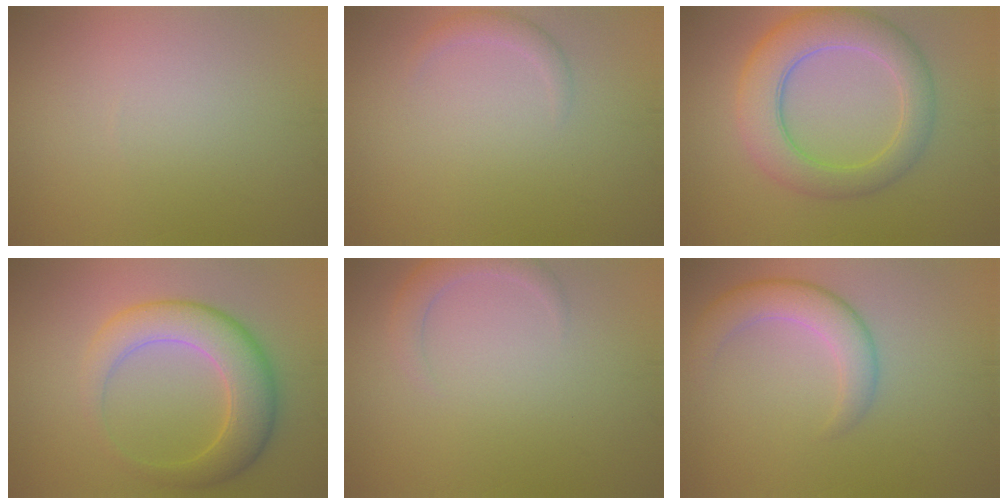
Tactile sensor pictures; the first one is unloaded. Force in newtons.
{"total": 1.2, "press": 1.2, "slide": 0.0}
{"total": 6.8, "press": 6.8, "slide": 0.3}
{"total": 6.1, "press": 6.1, "slide": 0.3}
{"total": 2.1, "press": 2.1, "slide": 0.3}
{"total": 4.1, "press": 4.1, "slide": 0.2}